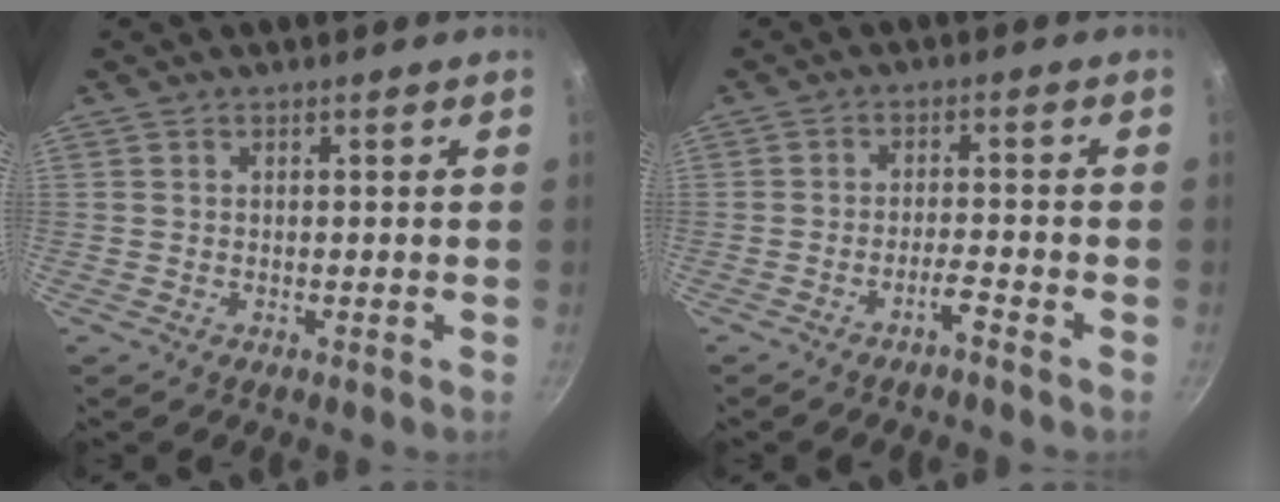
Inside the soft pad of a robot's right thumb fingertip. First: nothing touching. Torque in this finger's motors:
{"motor_torque": [0.08, 0.64, -0.24, 0.22, 0.11]}